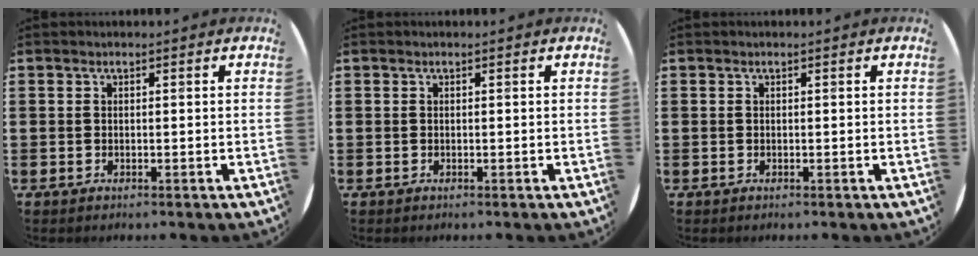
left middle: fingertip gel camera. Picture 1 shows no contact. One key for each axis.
{"total": 0.0}
{"total": 0.0}